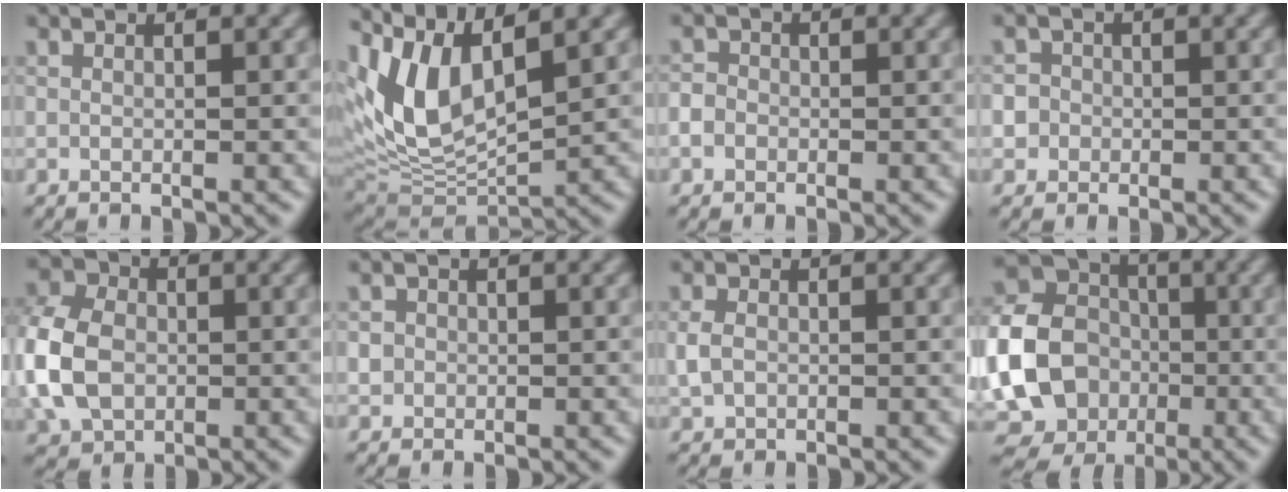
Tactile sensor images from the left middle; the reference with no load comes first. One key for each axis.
{"total": 9.3, "fx": 3.8, "fy": 4.1, "fz": 7.4, "tx": -0.174, "ty": 0.002, "tz": 0.073}
{"total": 2.1, "fx": -0.3, "fy": 1.9, "fz": 0.9, "tx": -0.008, "ty": 0.012, "tz": -0.016}
{"total": 3.6, "fx": 0.1, "fy": 3.4, "fz": 1.1, "tx": 0.000, "ty": 0.023, "tz": -0.014}
{"total": 9.2, "fx": -1.1, "fy": 6.9, "fz": 5.9, "tx": -0.156, "ty": -0.001, "tz": -0.034}
{"total": 1.2, "fx": 0.1, "fy": 1.1, "fz": 0.2, "tx": 0.002, "ty": -0.002, "tz": 0.006}
{"total": 1.9, "fx": 0.0, "fy": 1.5, "fz": 1.1, "tx": -0.026, "ty": 0.000, "tz": -0.002}
{"total": 16.7, "fx": -2.4, "fy": 14.7, "fz": 7.5, "tx": -0.164, "ty": -0.012, "tz": -0.077}